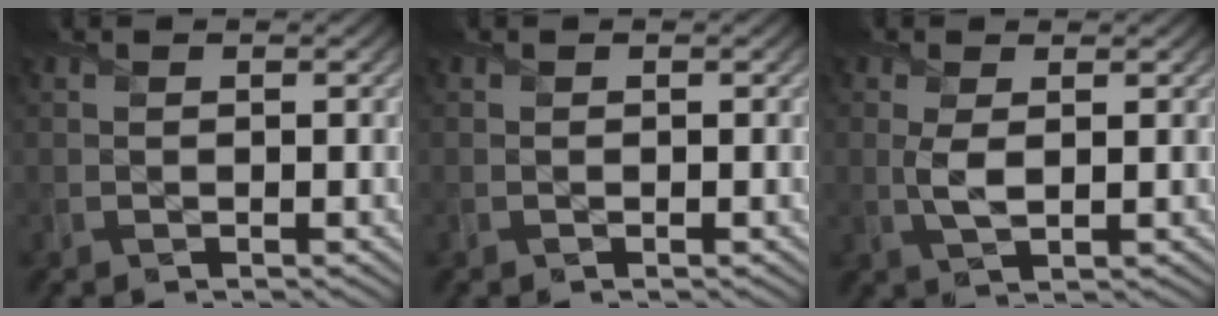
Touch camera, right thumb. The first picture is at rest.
{"total": 0.0}
{"total": 2.7, "force": [0.5, 1.2, 2.4], "torque": [-0.063, -0.001, 0.011]}